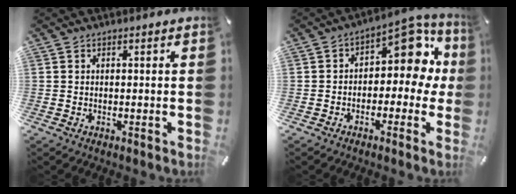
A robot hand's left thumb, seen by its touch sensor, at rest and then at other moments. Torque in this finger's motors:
{"motor_torque": [0.02, 0.60, 0.49, 0.43, 0.03]}